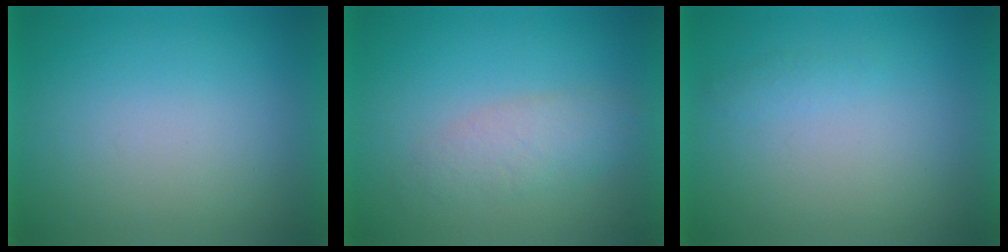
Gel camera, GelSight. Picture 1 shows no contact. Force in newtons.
{"total": 2.9}
{"total": 1.2}